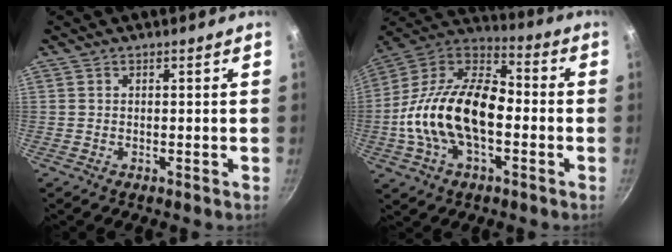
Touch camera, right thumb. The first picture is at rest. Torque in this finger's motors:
{"motor_torque": [-0.46, 1.66, 1.48, -1.29, 0.52]}